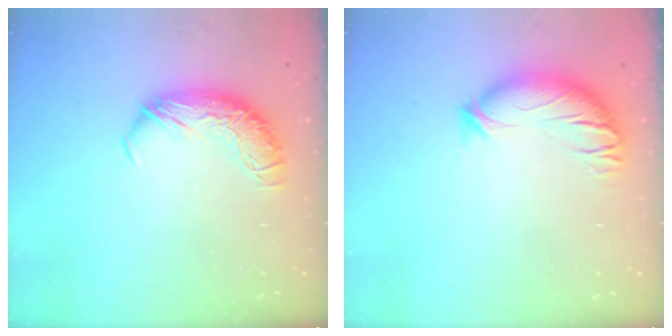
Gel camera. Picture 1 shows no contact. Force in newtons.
{"total": 3.5, "press": 3.2, "slide": 1.3}